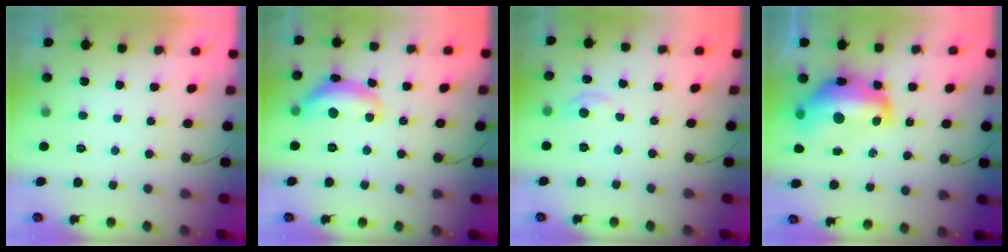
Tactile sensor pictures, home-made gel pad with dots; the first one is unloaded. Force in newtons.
{"total": 13.5, "press": 13.5, "slide": 0.8}
{"total": 4.5, "press": 4.4, "slide": 0.6}
{"total": 19.5, "press": 19.4, "slide": 2.1}